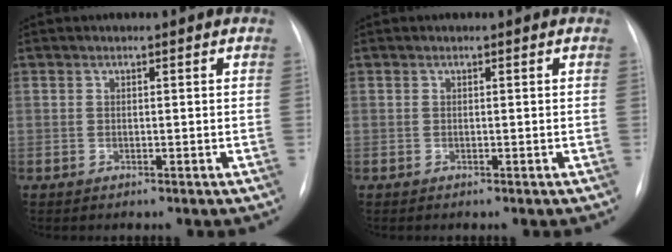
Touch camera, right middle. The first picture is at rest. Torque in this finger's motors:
{"motor_torque": [0.11, -0.31, -0.01, 0.00]}